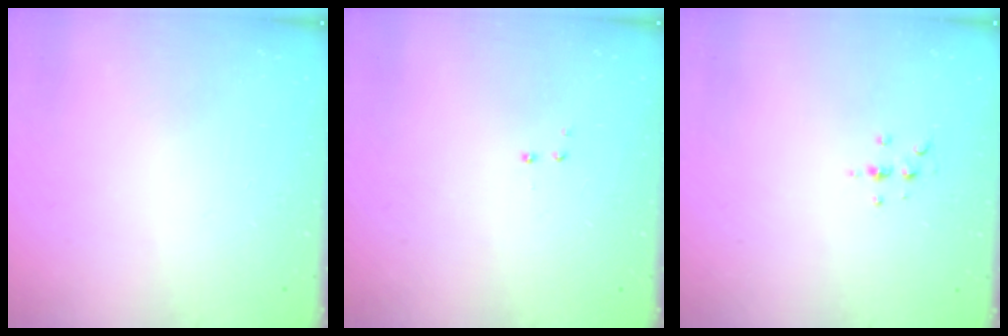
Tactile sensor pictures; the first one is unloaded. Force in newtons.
{"total": 3.0, "press": 2.9, "slide": 0.7}
{"total": 2.1, "press": 2.1, "slide": 0.2}